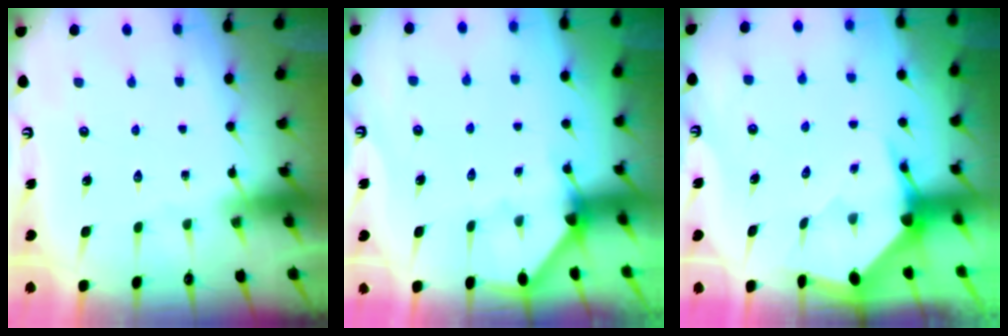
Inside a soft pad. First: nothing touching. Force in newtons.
{"total": 2.6, "press": 2.6, "slide": 0.4}
{"total": 3.5, "press": 3.5, "slide": 0.4}